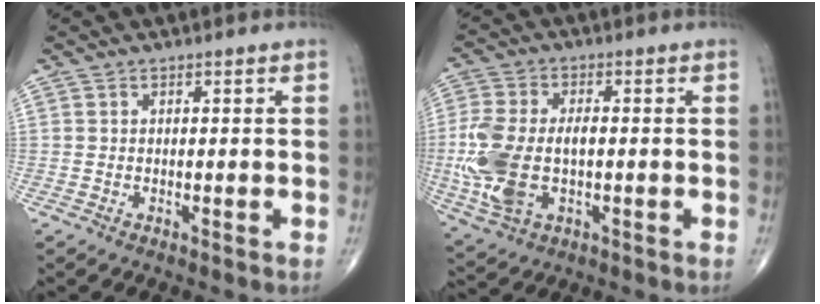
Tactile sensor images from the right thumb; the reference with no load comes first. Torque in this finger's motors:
{"motor_torque": [1.82, 1.78, 1.36, -0.61, 0.27]}